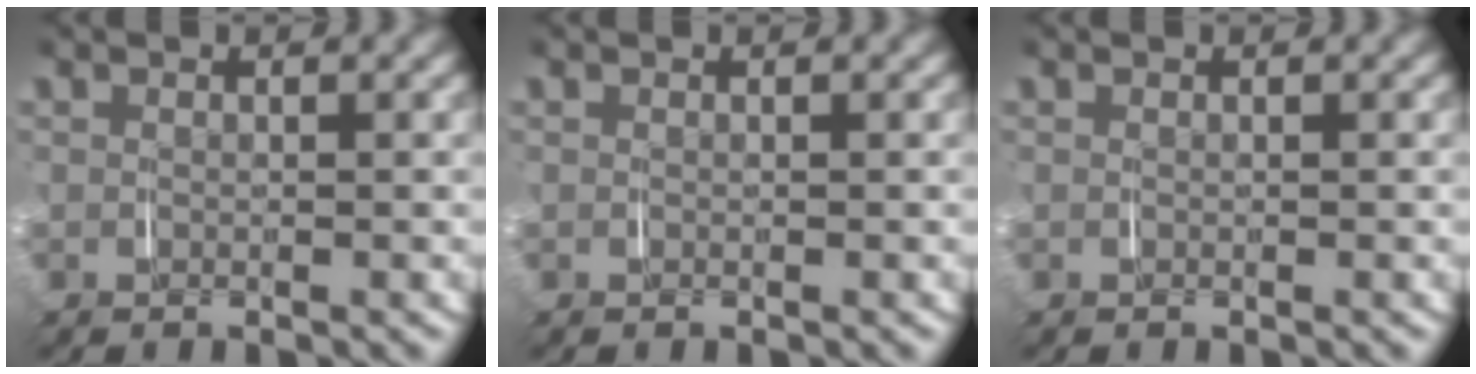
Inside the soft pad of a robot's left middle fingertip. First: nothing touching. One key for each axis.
{"total": 0.0}
{"total": 0.0}